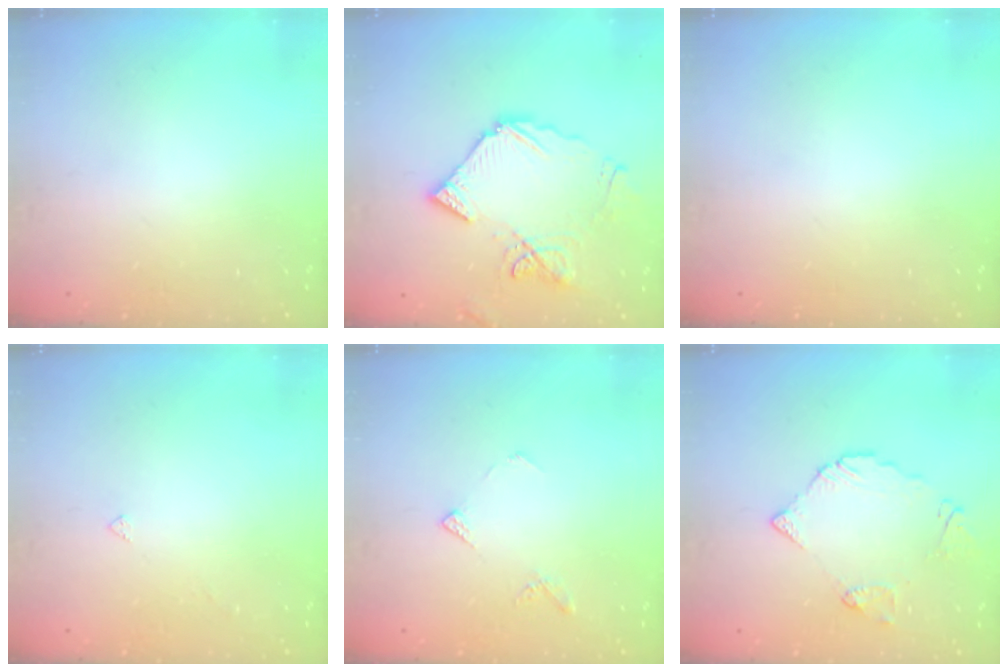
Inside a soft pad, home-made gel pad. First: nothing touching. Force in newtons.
{"total": 13.4, "press": 13.3, "slide": 1.4}
{"total": 0.0}
{"total": 2.3, "press": 2.3, "slide": 0.5}
{"total": 5.1, "press": 5.1, "slide": 0.6}
{"total": 9.0, "press": 9.0, "slide": 0.8}